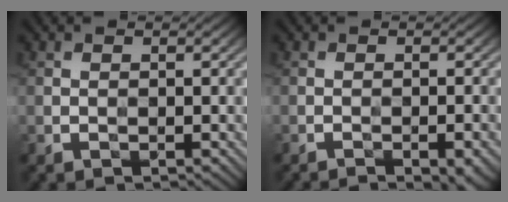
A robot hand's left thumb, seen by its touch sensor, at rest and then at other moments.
{"total": 3.3, "force": [-2.5, 0.4, 2.1], "torque": [-0.040, 0.006, -0.037]}